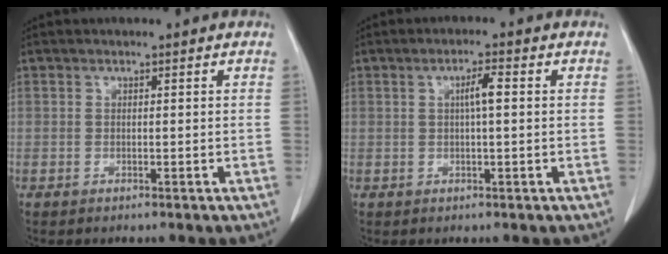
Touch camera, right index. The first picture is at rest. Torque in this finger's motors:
{"motor_torque": [0.40, 0.15, 0.08, 0.03]}